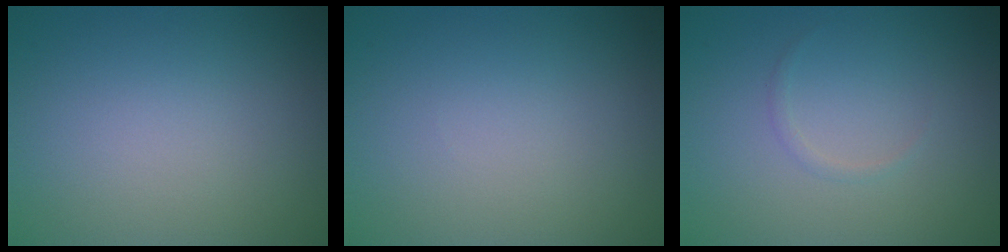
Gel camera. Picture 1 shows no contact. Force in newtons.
{"total": 0.0}
{"total": 0.5, "press": 0.5, "slide": 0.0}